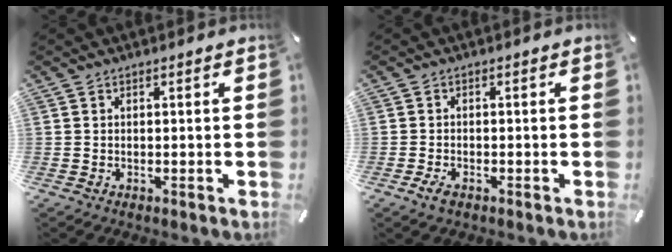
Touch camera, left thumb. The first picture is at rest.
{"total": 2.1, "force": [-1.3, 1.0, 1.3], "torque": [-0.036, -0.002, -0.028]}